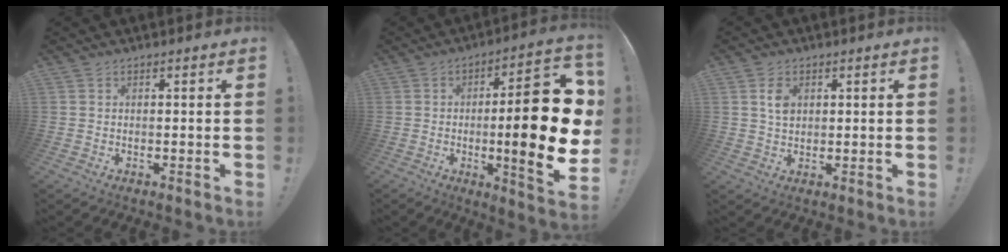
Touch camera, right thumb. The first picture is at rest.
{"total": 21.9, "force": [-1.2, 4.5, 21.4], "torque": [-0.307, 0.002, -0.016]}
{"total": 4.3, "force": [1.4, 3.0, 2.8], "torque": [-0.042, -0.001, 0.023]}